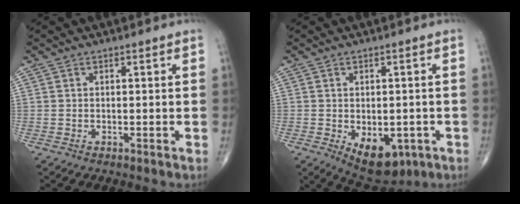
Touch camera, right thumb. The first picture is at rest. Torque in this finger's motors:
{"motor_torque": [-0.25, 0.78, 0.43, 0.33, 0.16]}